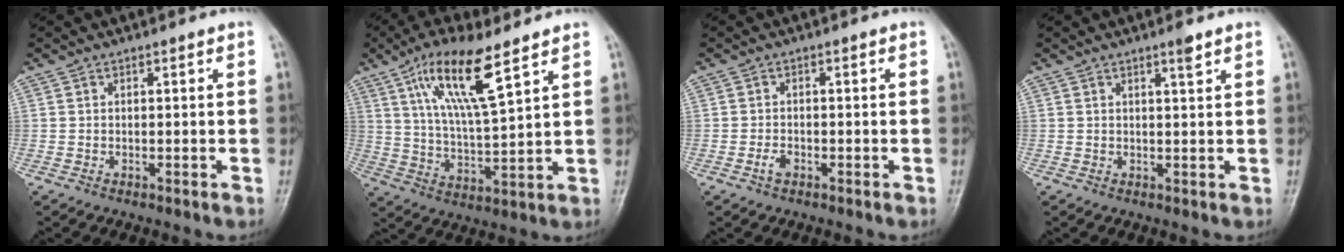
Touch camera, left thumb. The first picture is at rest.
{"total": 13.3, "force": [7.2, 3.1, 10.7], "torque": [-0.191, -0.029, 0.140]}
{"total": 1.9, "force": [-1.2, 1.1, 1.1], "torque": [-0.020, 0.009, -0.023]}
{"total": 1.8, "force": [1.2, 0.1, 1.3], "torque": [-0.019, -0.008, 0.020]}